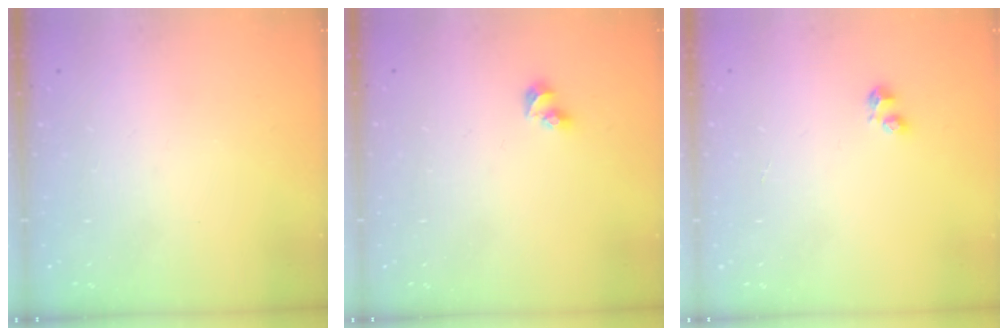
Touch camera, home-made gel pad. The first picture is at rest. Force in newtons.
{"total": 3.6, "press": 3.5, "slide": 0.7}
{"total": 2.9, "press": 2.8, "slide": 0.6}